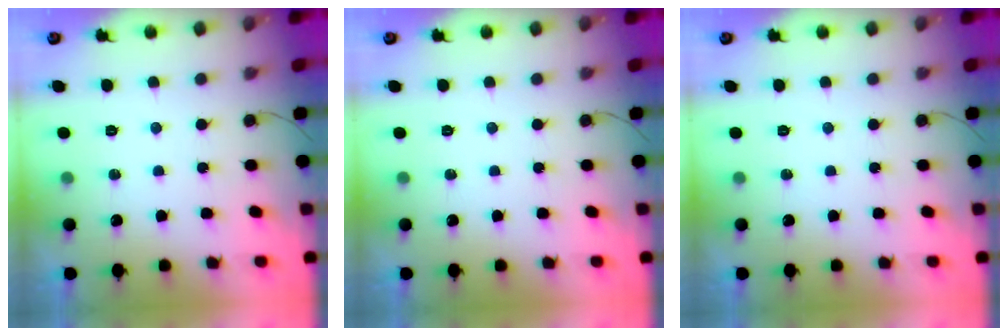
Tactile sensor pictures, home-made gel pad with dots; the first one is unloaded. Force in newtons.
{"total": 0.0}
{"total": 0.0}